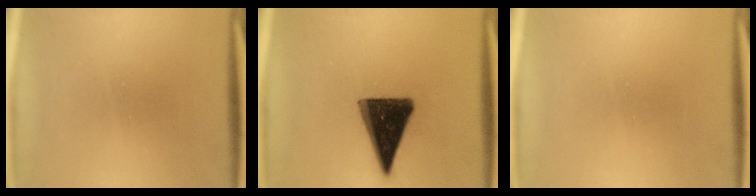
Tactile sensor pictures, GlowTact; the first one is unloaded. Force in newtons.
{"total": 14.2}
{"total": 0.0}